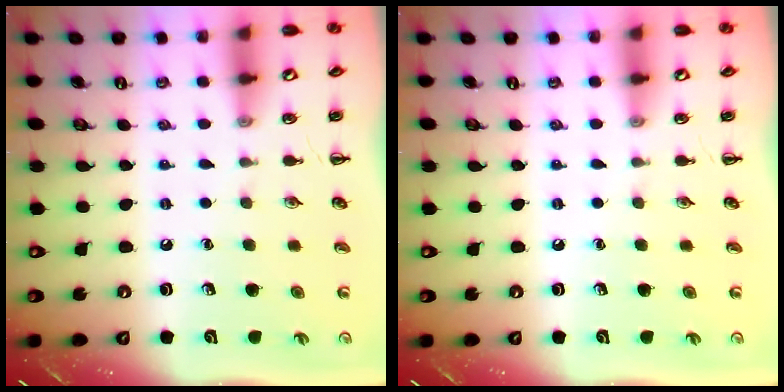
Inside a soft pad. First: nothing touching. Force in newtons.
{"total": 0.0}